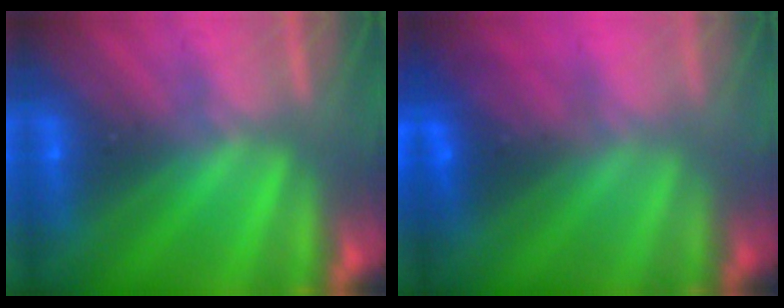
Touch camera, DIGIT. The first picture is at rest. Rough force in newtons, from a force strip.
{"total": 2.8}